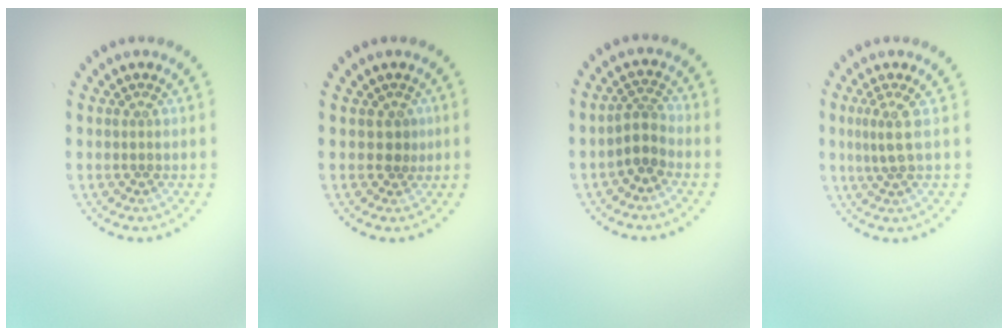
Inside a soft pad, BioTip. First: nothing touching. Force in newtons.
{"total": 1.4, "press": 1.1, "slide": 0.8}
{"total": 2.5, "press": 2.0, "slide": 1.5}
{"total": 1.9, "press": 1.4, "slide": 1.2}